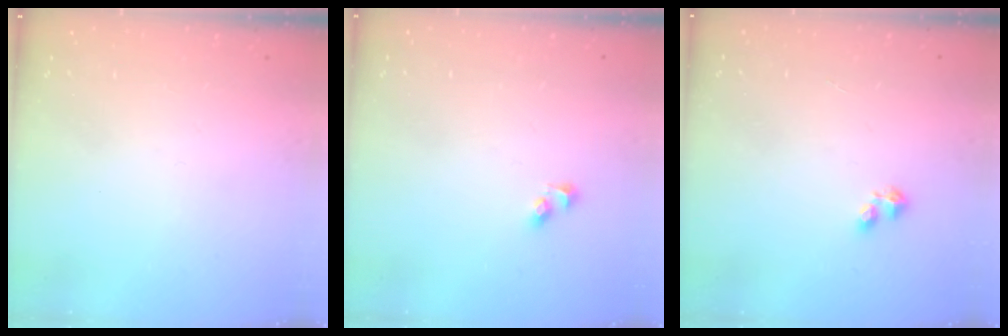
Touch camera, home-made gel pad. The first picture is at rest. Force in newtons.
{"total": 2.7, "press": 2.5, "slide": 1.2}
{"total": 2.4, "press": 2.3, "slide": 0.6}